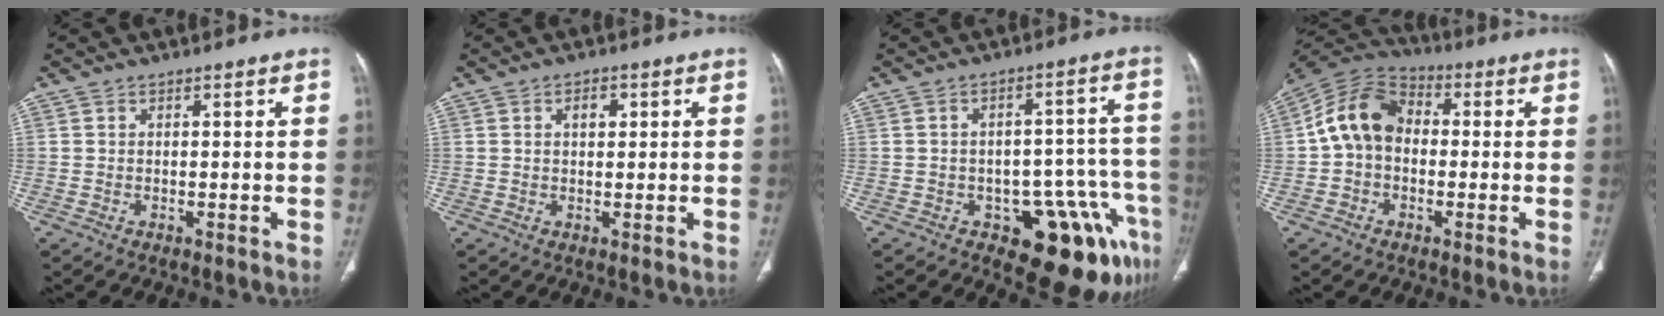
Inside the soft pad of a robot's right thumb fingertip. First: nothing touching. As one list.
[{"total": 2.9, "force": [1.0, 1.7, 2.1], "torque": [-0.025, 0.000, 0.015]}, {"total": 14.8, "force": [-7.8, 7.0, 10.4], "torque": [-0.074, 0.059, -0.093]}, {"total": 11.5, "force": [0.0, 8.8, 7.4], "torque": [-0.124, 0.035, -0.018]}]